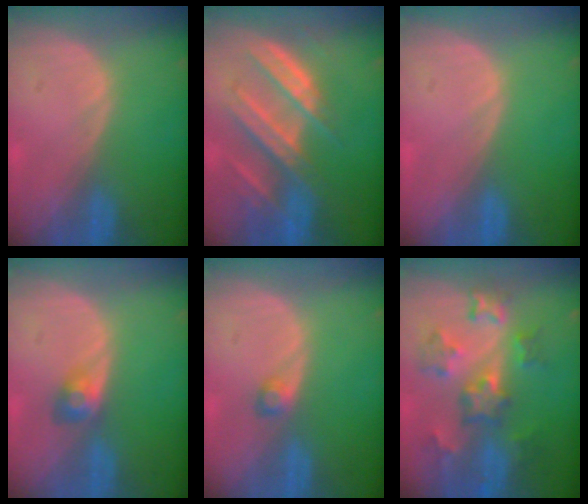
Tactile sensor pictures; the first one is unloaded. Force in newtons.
{"total": 9.0, "press": 8.2, "slide": 3.6}
{"total": 0.0}
{"total": 3.0, "press": 2.6, "slide": 1.4}
{"total": 1.6, "press": 1.6, "slide": 0.3}
{"total": 8.4, "press": 7.7, "slide": 3.3}